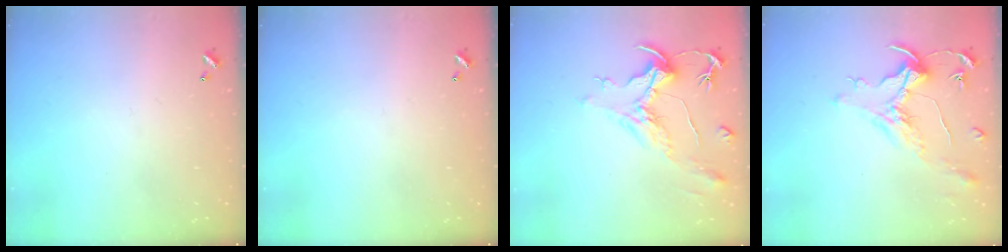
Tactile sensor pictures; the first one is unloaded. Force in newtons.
{"total": 0.0}
{"total": 2.2, "press": 1.7, "slide": 1.4}
{"total": 1.6, "press": 1.4, "slide": 0.7}